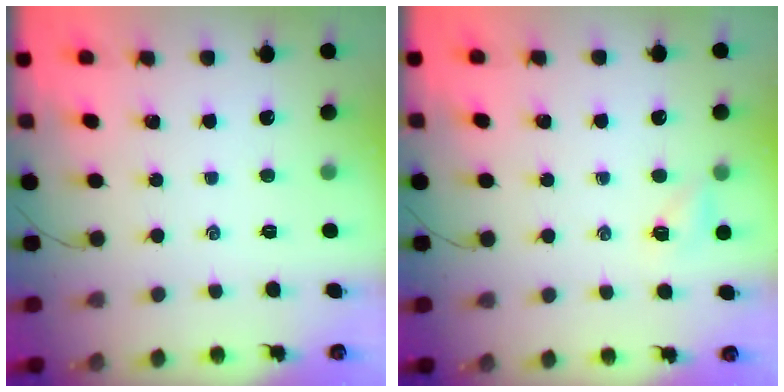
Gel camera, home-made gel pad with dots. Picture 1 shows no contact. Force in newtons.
{"total": 3.7, "press": 3.5, "slide": 1.3}